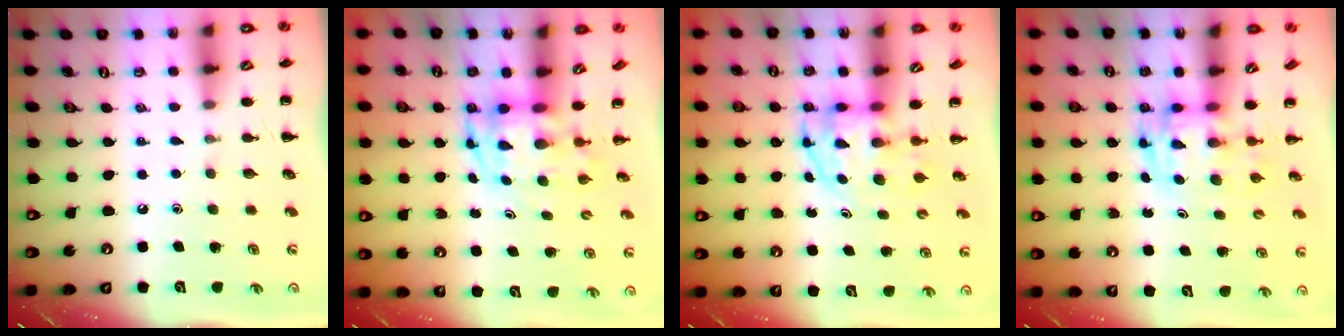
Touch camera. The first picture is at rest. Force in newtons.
{"total": 3.5, "press": 3.4, "slide": 0.8}
{"total": 3.7, "press": 3.7, "slide": 0.5}
{"total": 2.9, "press": 2.8, "slide": 0.5}